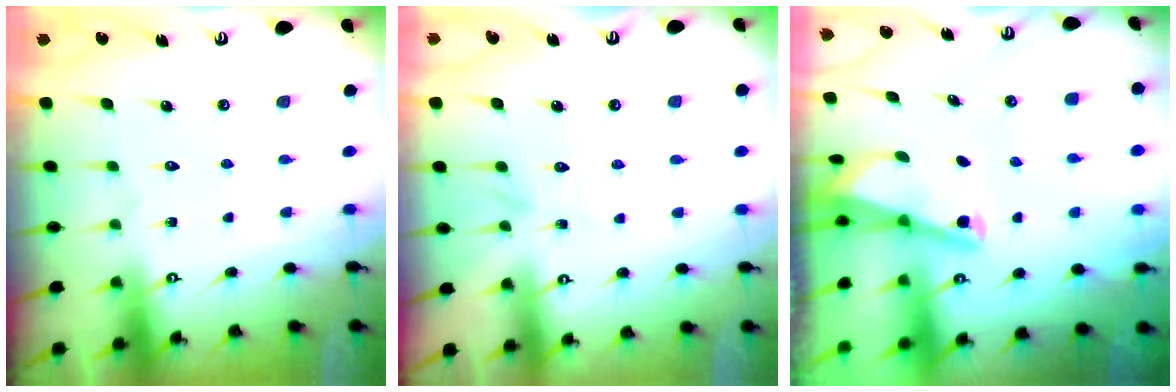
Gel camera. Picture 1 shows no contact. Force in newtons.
{"total": 2.9, "press": 2.9, "slide": 0.3}
{"total": 2.1, "press": 2.1, "slide": 0.4}